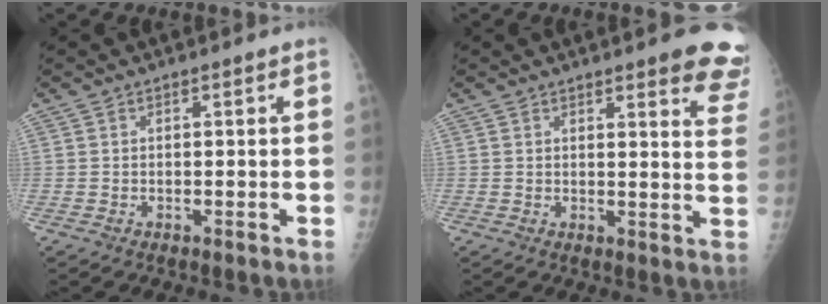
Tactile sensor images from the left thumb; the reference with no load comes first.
{"total": 10.3, "force": [7.3, 2.6, 6.7], "torque": [-0.045, -0.036, 0.066]}